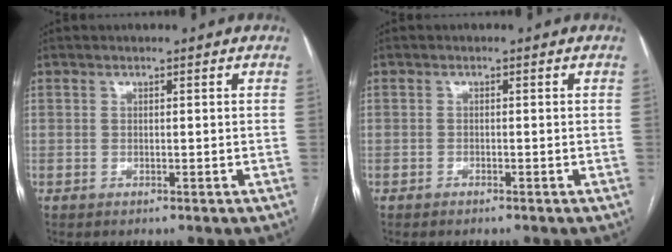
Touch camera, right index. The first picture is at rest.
{"total": 0.6, "force": [-0.5, 0.1, 0.2], "torque": [-0.009, -0.001, -0.008]}